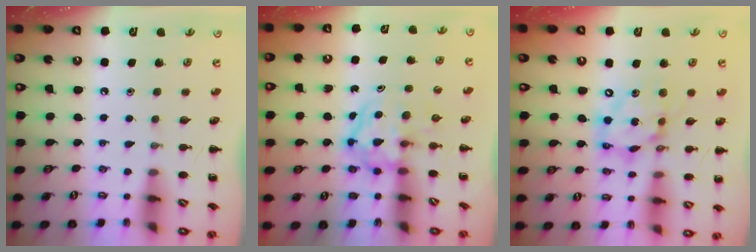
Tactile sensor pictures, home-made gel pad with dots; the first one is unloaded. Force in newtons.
{"total": 3.8, "press": 3.7, "slide": 0.4}
{"total": 14.0, "press": 13.5, "slide": 3.7}